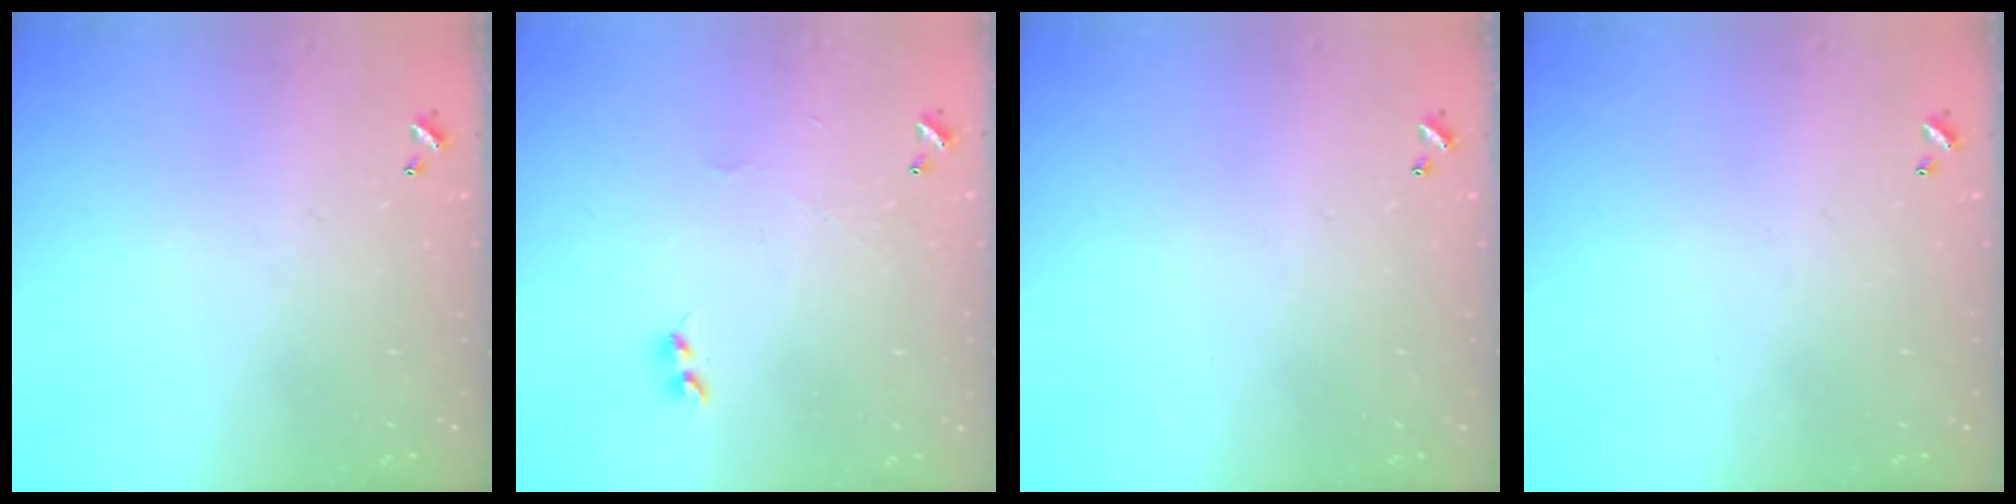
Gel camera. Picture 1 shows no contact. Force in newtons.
{"total": 2.7, "press": 2.7, "slide": 0.7}
{"total": 0.0}
{"total": 0.0}